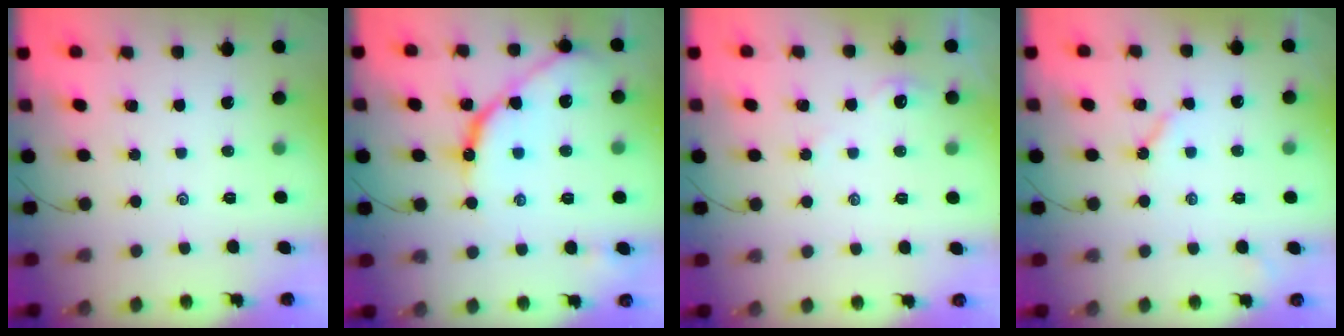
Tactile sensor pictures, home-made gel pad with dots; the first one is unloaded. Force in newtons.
{"total": 12.5, "press": 12.5, "slide": 0.9}
{"total": 1.9, "press": 1.8, "slide": 0.3}
{"total": 4.4, "press": 4.3, "slide": 0.9}